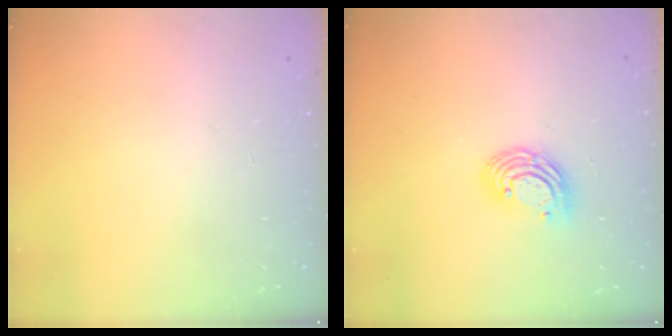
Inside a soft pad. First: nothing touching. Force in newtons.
{"total": 8.8, "press": 8.7, "slide": 1.5}